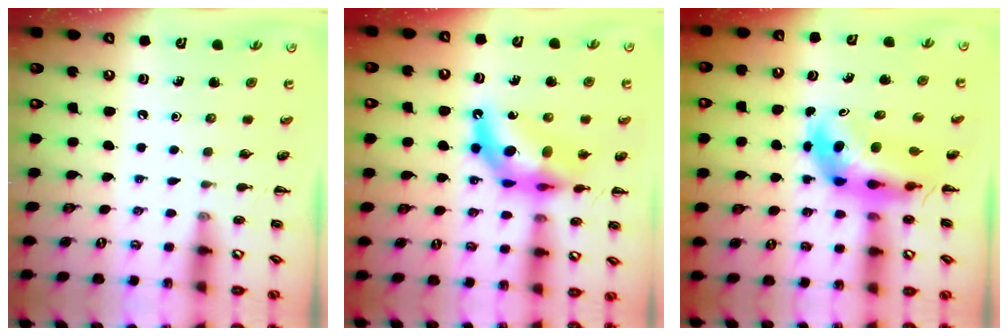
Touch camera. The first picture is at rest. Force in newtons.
{"total": 13.5, "press": 12.9, "slide": 4.0}
{"total": 6.4, "press": 6.2, "slide": 1.7}